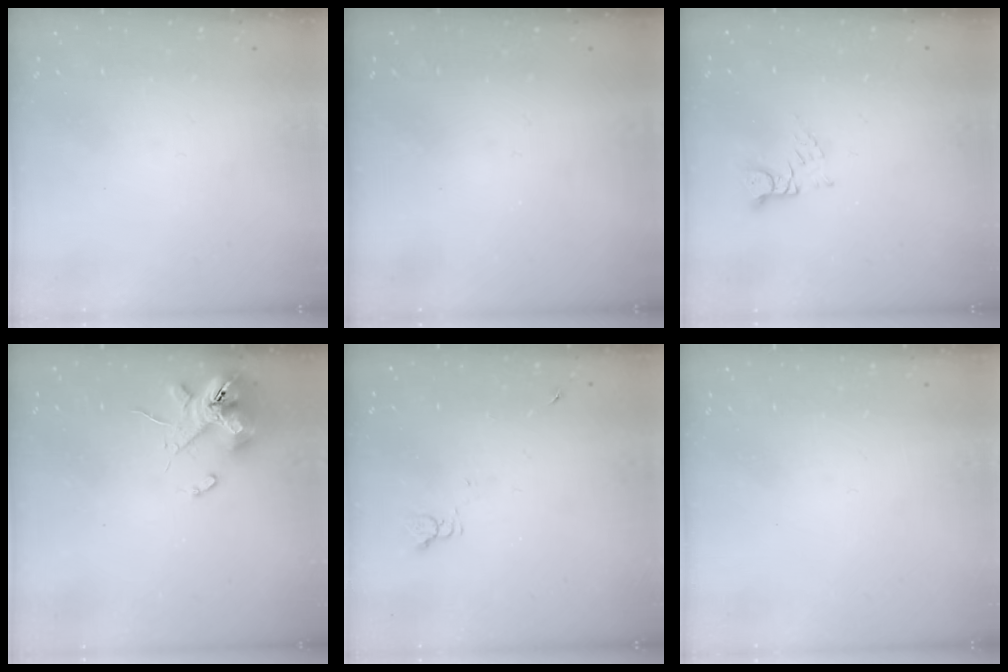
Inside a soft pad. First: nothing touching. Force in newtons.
{"total": 0.0}
{"total": 3.1, "press": 3.1, "slide": 0.3}
{"total": 10.9, "press": 10.7, "slide": 1.8}
{"total": 2.3, "press": 2.3, "slide": 0.3}
{"total": 0.0}